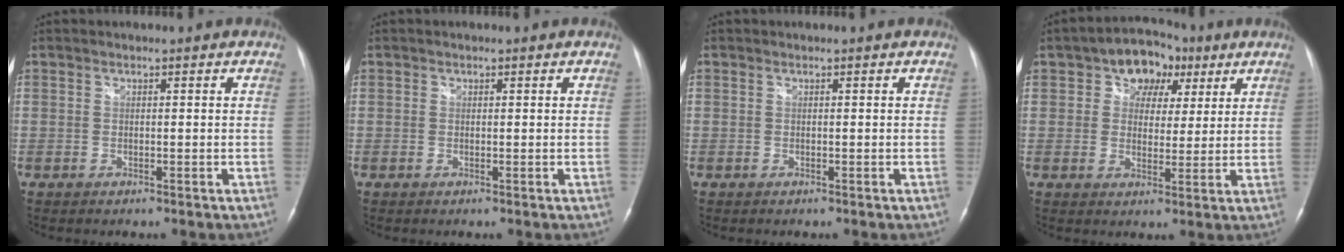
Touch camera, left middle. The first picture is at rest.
{"total": 0.0}
{"total": 0.0}
{"total": 7.8, "force": [3.7, 5.7, 4.0], "torque": [-0.051, 0.025, 0.056]}